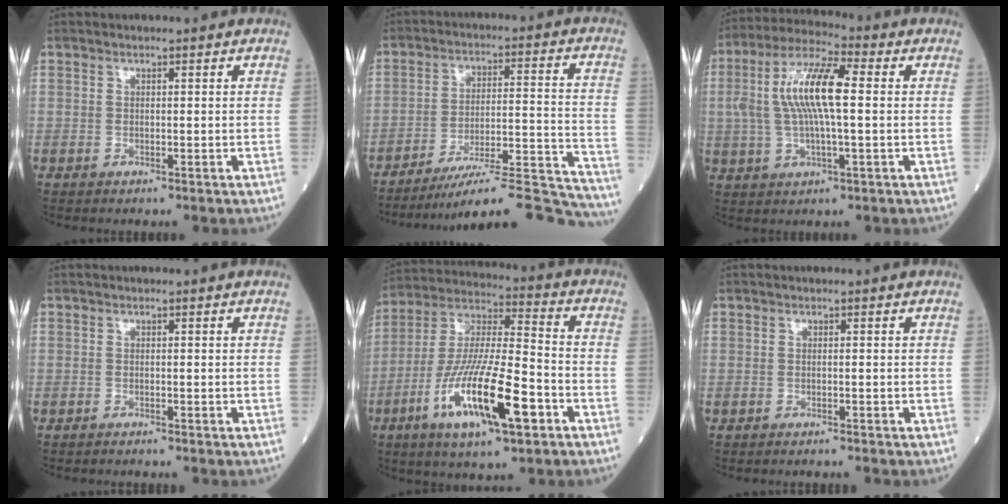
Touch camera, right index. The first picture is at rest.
{"total": 21.0, "force": [-19.8, -0.2, 7.0], "torque": [-0.053, 0.018, -0.277]}
{"total": 11.3, "force": [1.1, 2.5, 11.0], "torque": [-0.230, 0.023, 0.021]}
{"total": 0.9, "force": [-0.8, -0.1, 0.2], "torque": [-0.006, 0.000, -0.010]}
{"total": 17.6, "force": [-7.1, 3.1, 15.8], "torque": [-0.313, -0.018, -0.123]}
{"total": 1.1, "force": [-1.1, -0.3, 0.3], "torque": [-0.004, 0.000, -0.012]}